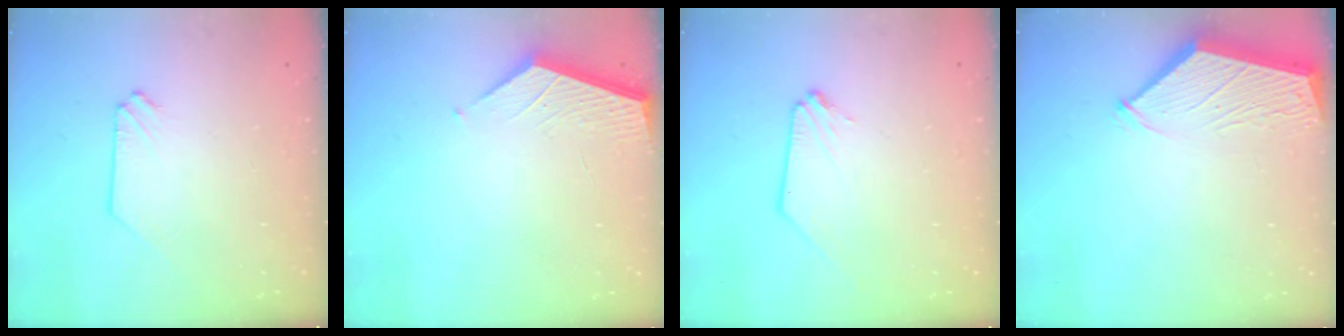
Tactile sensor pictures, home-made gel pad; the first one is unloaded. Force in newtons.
{"total": 2.6, "press": 2.6, "slide": 0.2}
{"total": 0.0}
{"total": 2.9, "press": 2.9, "slide": 0.4}